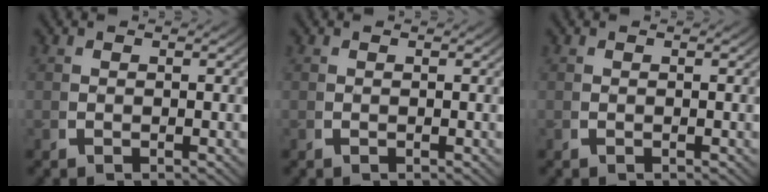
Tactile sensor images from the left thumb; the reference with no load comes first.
{"total": 0.0}
{"total": 0.0}